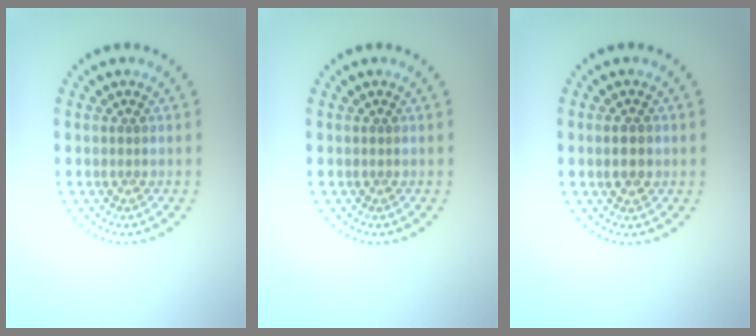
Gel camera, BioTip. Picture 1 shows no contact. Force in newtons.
{"total": 0.0}
{"total": 2.6, "press": 2.6, "slide": 0.2}